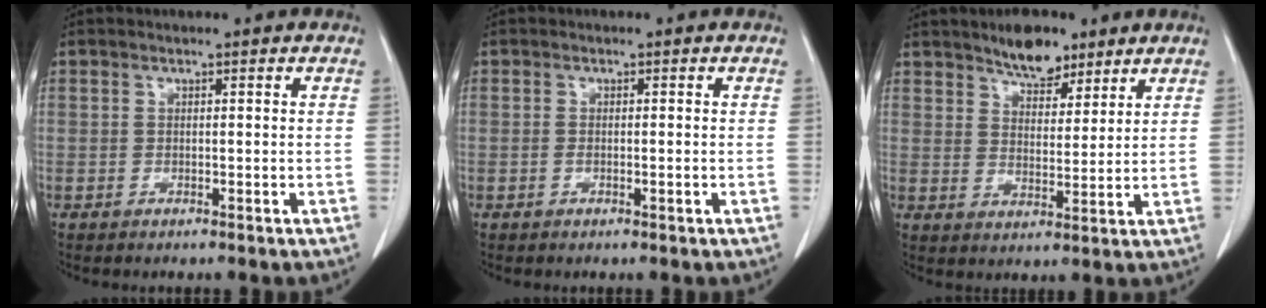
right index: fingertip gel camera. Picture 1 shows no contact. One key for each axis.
{"total": 1.2, "fx": -0.4, "fy": 0.4, "fz": 1.1, "tx": -0.020, "ty": 0.002, "tz": -0.003}
{"total": 6.9, "fx": 5.3, "fy": 3.0, "fz": 3.2, "tx": -0.047, "ty": 0.001, "tz": 0.089}